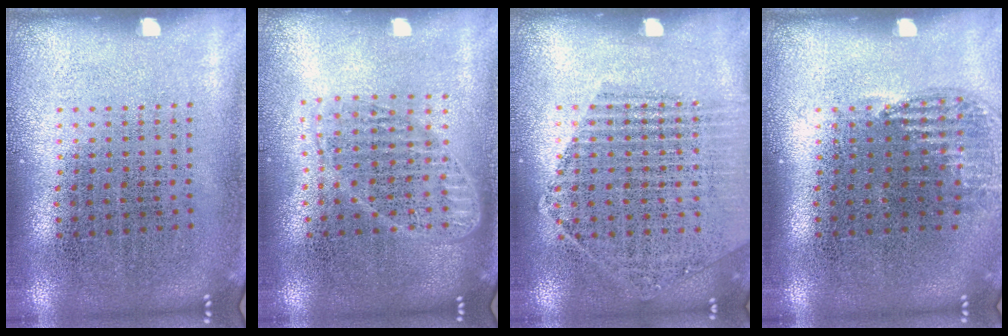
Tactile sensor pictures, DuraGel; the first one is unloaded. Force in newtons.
{"total": 1.8, "press": 1.6, "slide": 0.9}
{"total": 1.4, "press": 1.4, "slide": 0.1}
{"total": 1.0, "press": 0.9, "slide": 0.5}